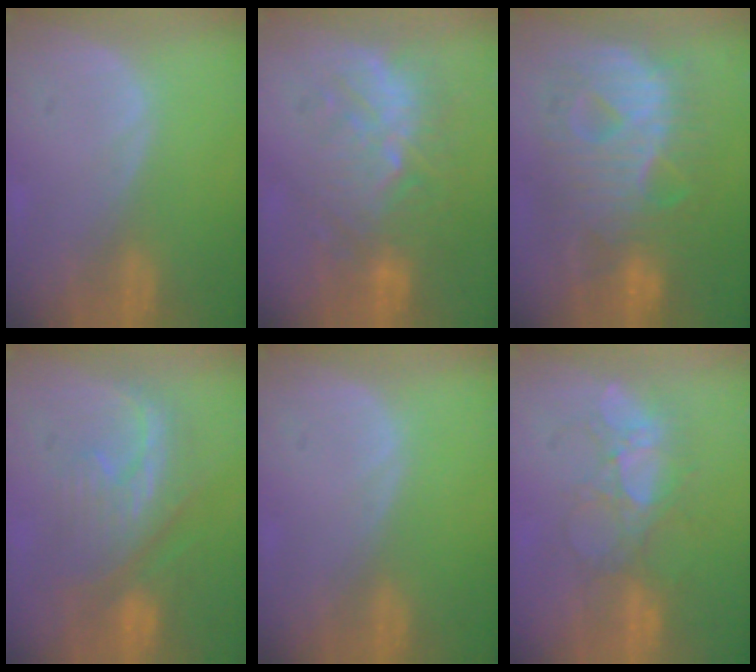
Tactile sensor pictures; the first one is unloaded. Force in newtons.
{"total": 9.2, "press": 9.0, "slide": 1.8}
{"total": 12.6, "press": 12.6, "slide": 1.2}
{"total": 8.1, "press": 8.1, "slide": 1.0}
{"total": 0.0}
{"total": 6.4, "press": 6.2, "slide": 1.5}